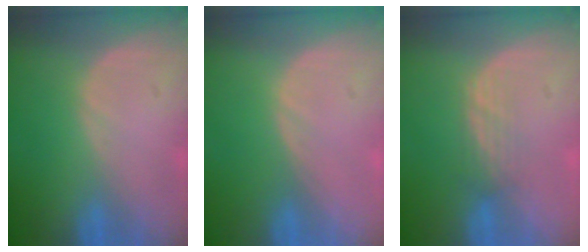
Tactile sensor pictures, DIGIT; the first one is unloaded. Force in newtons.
{"total": 0.0}
{"total": 2.5, "press": 2.3, "slide": 0.9}